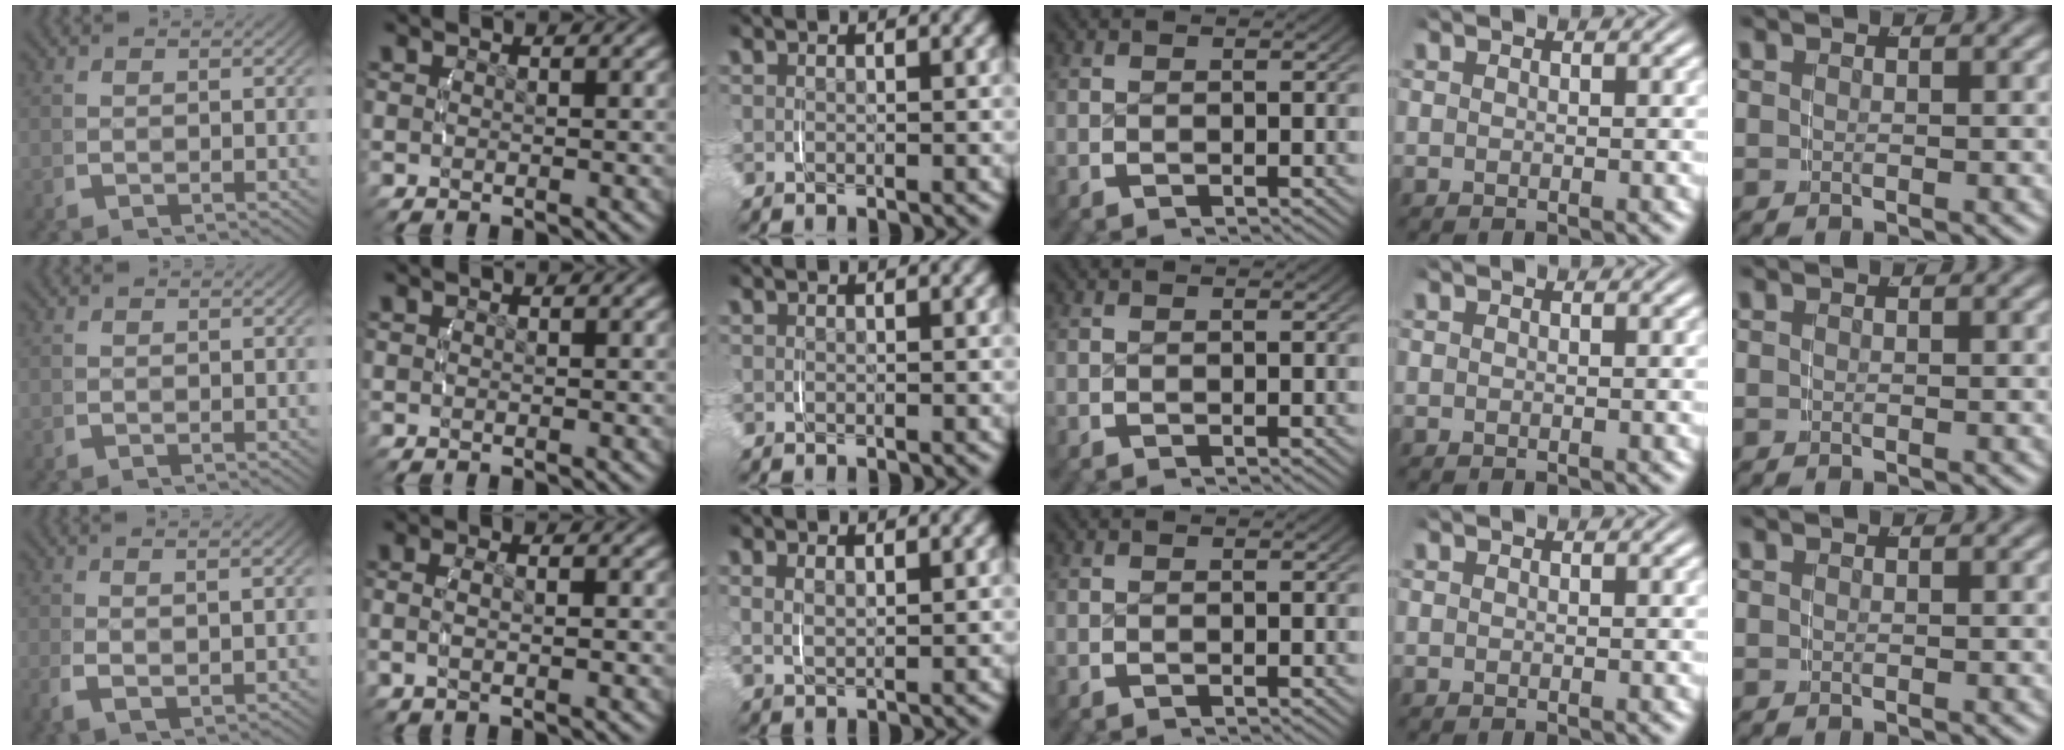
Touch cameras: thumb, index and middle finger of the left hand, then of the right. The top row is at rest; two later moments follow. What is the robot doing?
{"motion": "lift_and_place", "object": "scarf"}